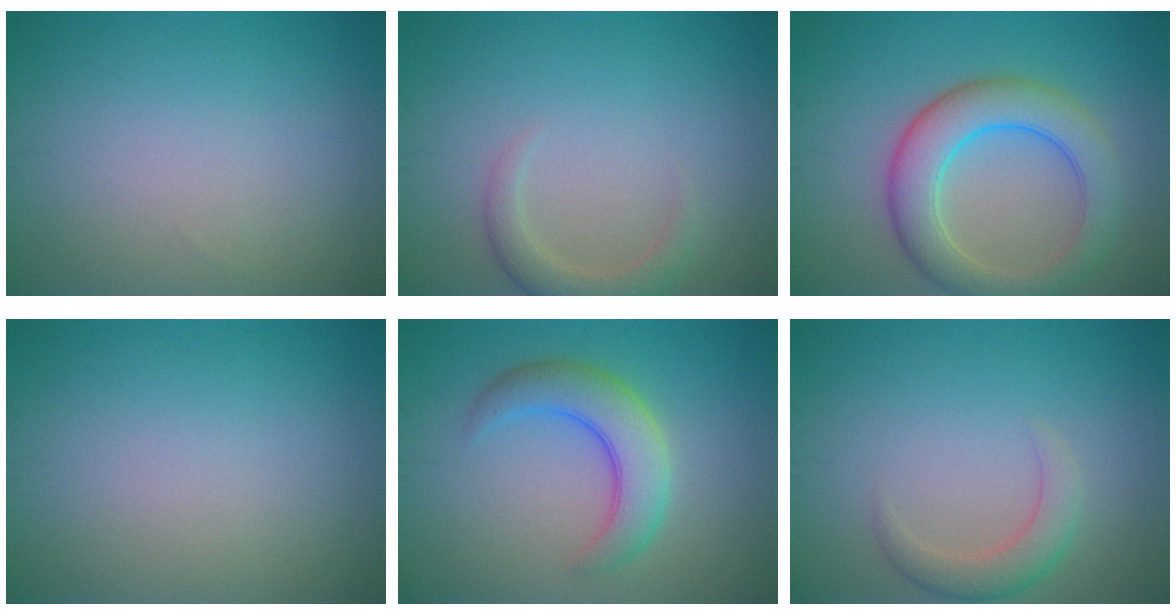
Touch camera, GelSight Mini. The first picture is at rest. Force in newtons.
{"total": 2.4, "press": 2.4, "slide": 0.3}
{"total": 6.5, "press": 6.4, "slide": 0.4}
{"total": 0.0}
{"total": 5.1, "press": 5.1, "slide": 0.2}
{"total": 2.6, "press": 2.6, "slide": 0.1}